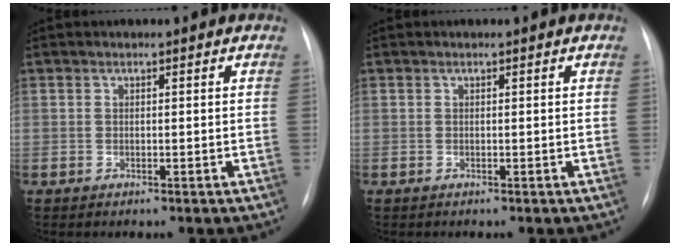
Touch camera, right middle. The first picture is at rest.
{"total": 0.0}